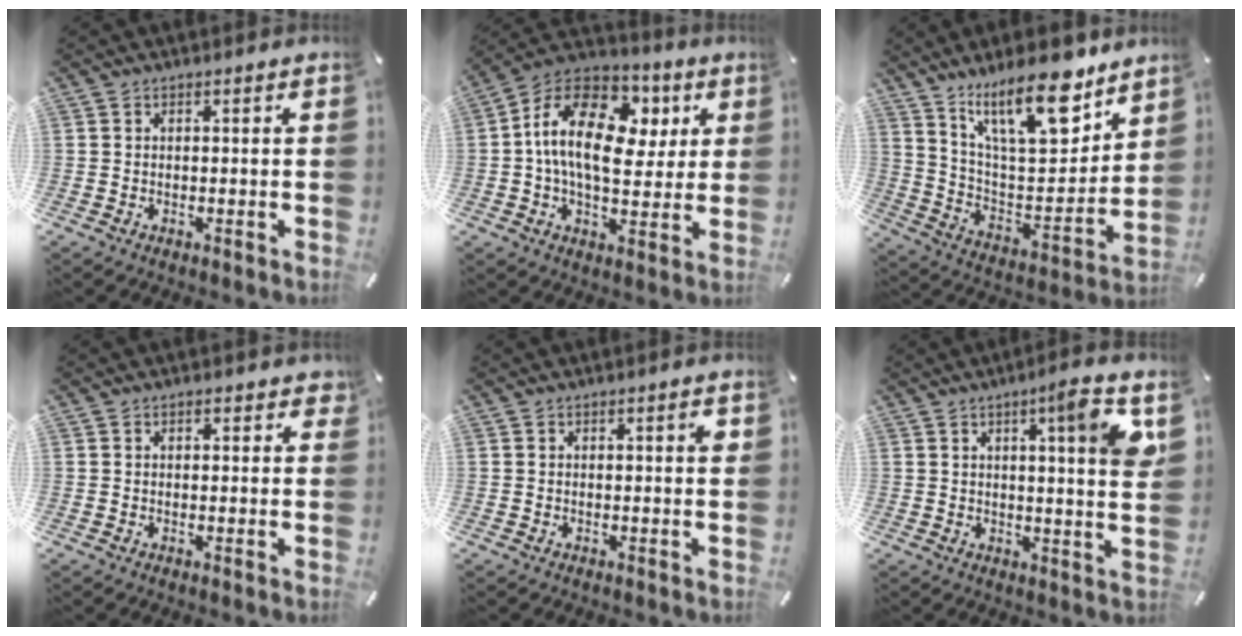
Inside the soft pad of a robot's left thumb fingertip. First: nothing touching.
{"total": 18.8, "force": [4.1, 11.4, 14.3], "torque": [-0.277, -0.009, 0.065]}
{"total": 20.9, "force": [14.5, 7.8, 12.9], "torque": [-0.203, -0.093, 0.243]}
{"total": 1.9, "force": [1.0, 1.2, 1.1], "torque": [-0.007, -0.001, 0.012]}
{"total": 1.8, "force": [0.7, 0.3, 1.6], "torque": [-0.032, 0.004, 0.010]}
{"total": 10.0, "force": [4.8, 0.7, 8.8], "torque": [-0.119, -0.027, 0.064]}